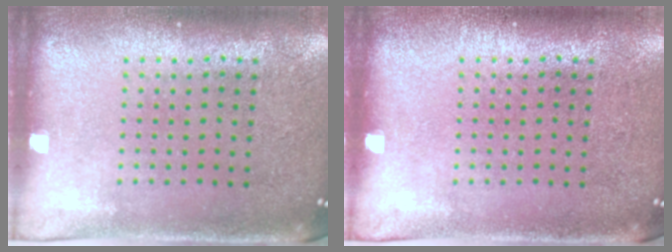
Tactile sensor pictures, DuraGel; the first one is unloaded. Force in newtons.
{"total": 0.0}